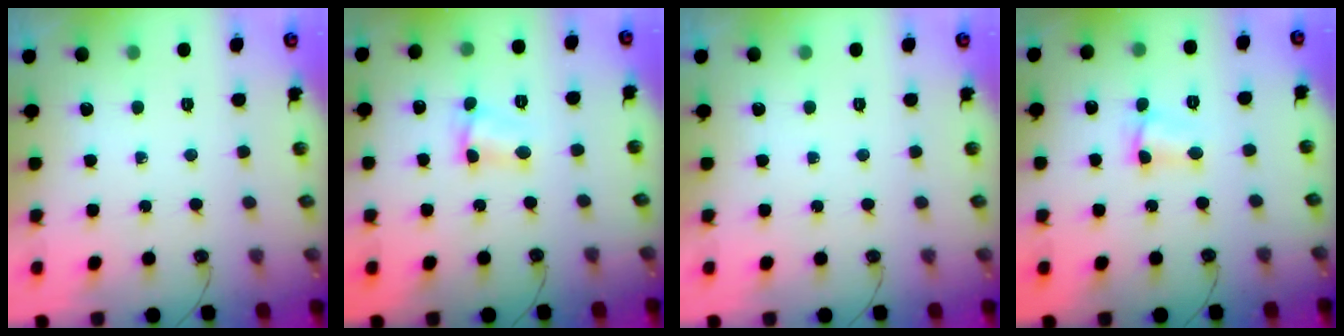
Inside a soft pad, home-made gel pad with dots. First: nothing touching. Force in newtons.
{"total": 3.2, "press": 3.2, "slide": 0.4}
{"total": 0.0}
{"total": 2.6, "press": 2.3, "slide": 1.1}